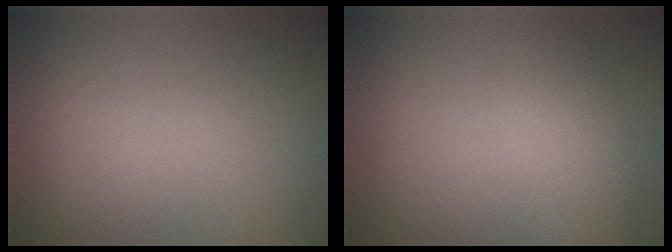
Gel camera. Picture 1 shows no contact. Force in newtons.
{"total": 2.9, "press": 2.9, "slide": 0.0}